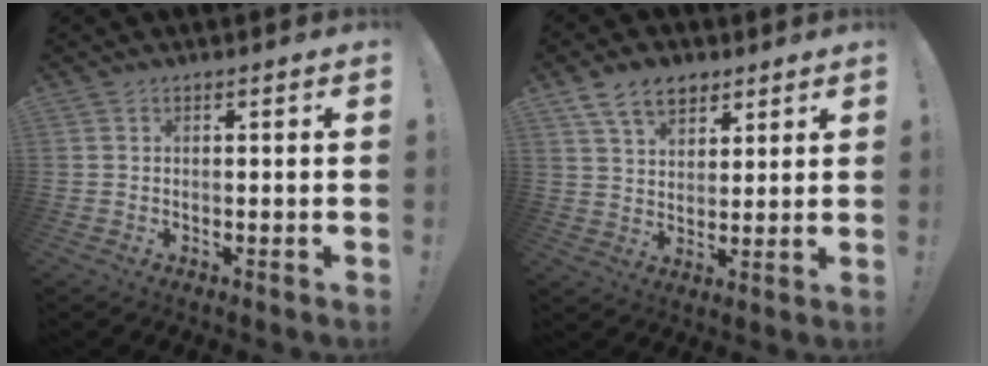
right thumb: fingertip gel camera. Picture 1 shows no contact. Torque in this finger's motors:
{"motor_torque": [-0.10, 0.27, 0.28, 0.24, 0.18]}